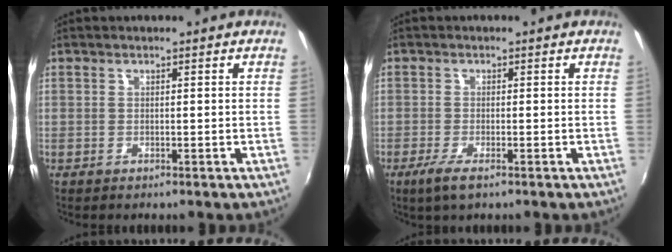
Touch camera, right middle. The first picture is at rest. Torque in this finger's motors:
{"motor_torque": [0.44, -0.34, 0.08, 0.02]}